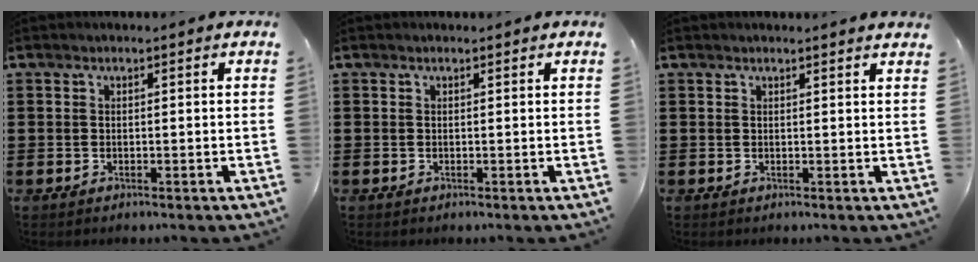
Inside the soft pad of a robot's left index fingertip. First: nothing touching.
{"total": 0.0}
{"total": 0.7, "force": [0.7, -0.1, 0.2], "torque": [-0.004, -0.004, 0.014]}